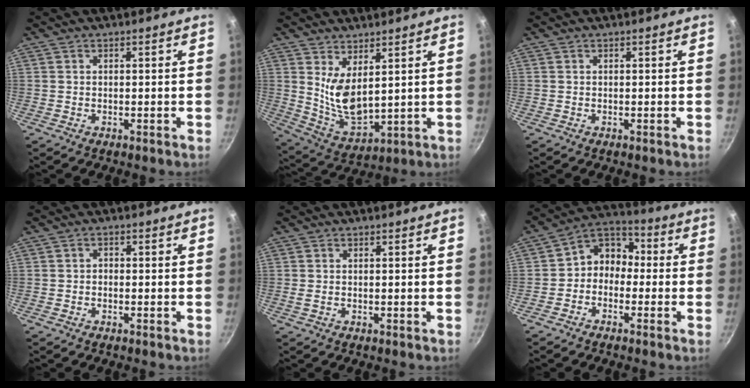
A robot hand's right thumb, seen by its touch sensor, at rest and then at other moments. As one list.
[{"total": 9.3, "force": [3.7, 4.2, 7.5], "torque": [-0.122, -0.046, 0.086]}, {"total": 0.0}, {"total": 1.0, "force": [-0.3, 0.8, 0.5], "torque": [-0.007, 0.005, -0.007]}, {"total": 0.5, "force": [0.1, 0.1, 0.5], "torque": [-0.011, -0.001, 0.000]}, {"total": 8.0, "force": [-1.2, 6.6, 4.4], "torque": [-0.034, 0.042, -0.046]}]